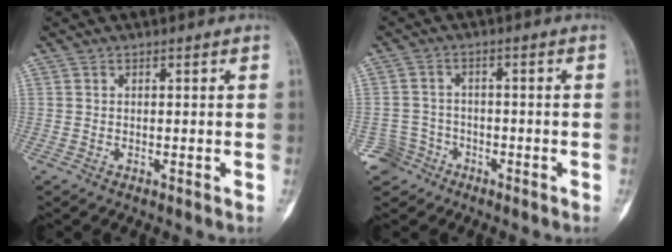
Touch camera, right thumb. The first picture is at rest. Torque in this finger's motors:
{"motor_torque": [-0.34, -0.33, -0.23, -0.35, -0.10]}